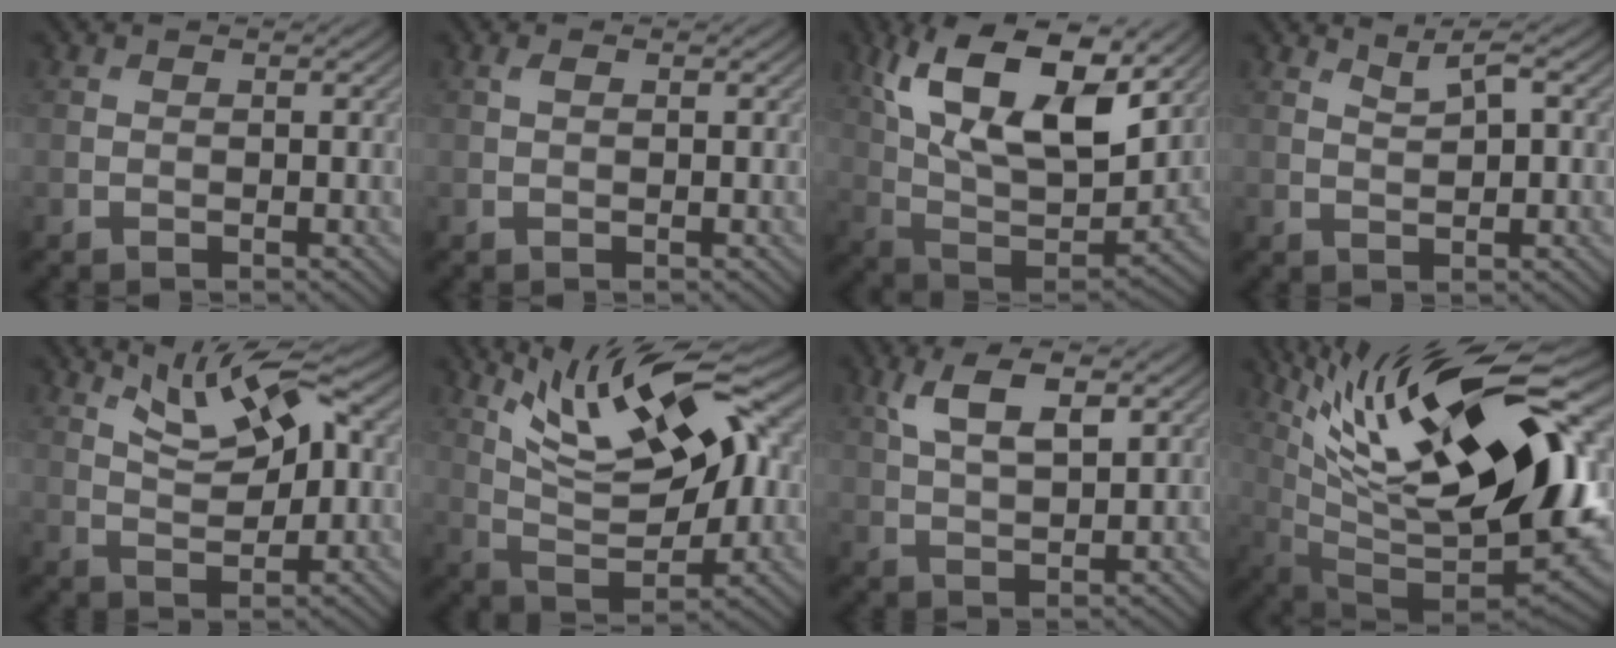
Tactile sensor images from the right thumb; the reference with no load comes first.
{"total": 0.7, "force": [0.3, 0.3, 0.5], "torque": [-0.013, 0.003, 0.005]}
{"total": 17.9, "force": [8.5, 8.3, 13.4], "torque": [-0.263, 0.019, 0.133]}
{"total": 2.6, "force": [1.6, 0.6, 2.0], "torque": [-0.036, -0.002, 0.033]}
{"total": 8.0, "force": [3.8, 2.9, 6.4], "torque": [-0.115, 0.015, 0.062]}
{"total": 14.5, "force": [6.9, 4.9, 11.8], "torque": [-0.211, 0.009, 0.113]}
{"total": 6.6, "force": [3.0, 2.7, 5.3], "torque": [-0.111, 0.003, 0.058]}
{"total": 20.2, "force": [8.1, 6.9, 17.1], "torque": [-0.293, 0.021, 0.141]}